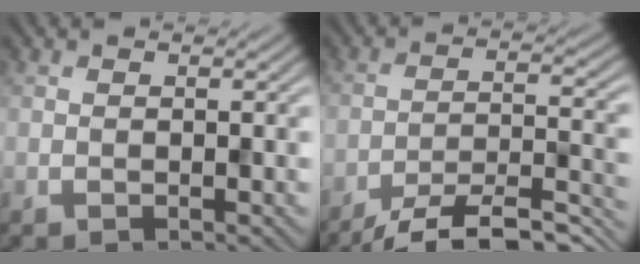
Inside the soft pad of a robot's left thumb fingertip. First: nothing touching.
{"total": 12.1, "force": [-10.0, 2.4, 6.3], "torque": [-0.112, -0.011, -0.147]}